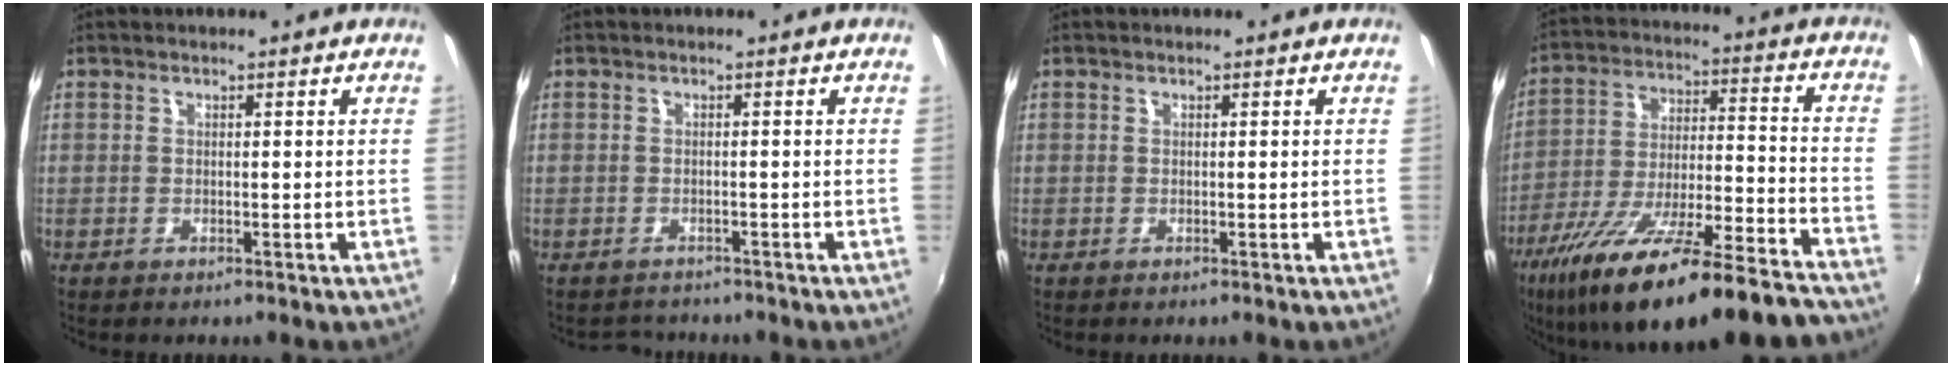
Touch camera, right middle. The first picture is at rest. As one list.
[{"total": 2.5, "force": [-2.3, 0.9, 0.0], "torque": [-0.007, 0.001, -0.037]}, {"total": 0.0}, {"total": 27.0, "force": [-21.3, 4.7, 15.9], "torque": [-0.276, -0.057, -0.320]}]